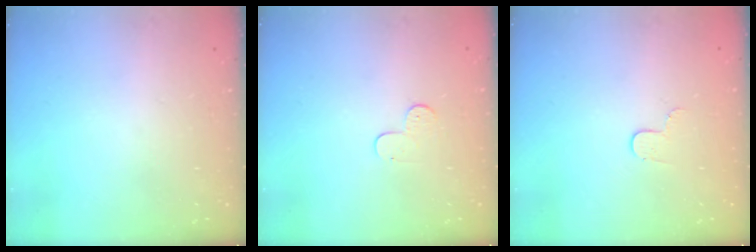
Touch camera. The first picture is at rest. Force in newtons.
{"total": 3.9, "press": 3.8, "slide": 0.4}
{"total": 3.8, "press": 3.8, "slide": 0.4}